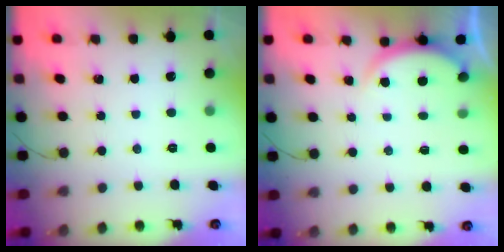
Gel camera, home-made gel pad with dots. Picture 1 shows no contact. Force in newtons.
{"total": 2.2, "press": 2.2, "slide": 0.6}